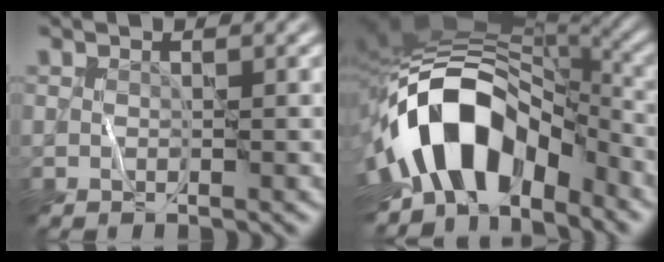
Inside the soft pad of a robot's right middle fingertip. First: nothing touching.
{"total": 13.6, "force": [-5.0, 8.0, 9.8], "torque": [-0.163, 0.011, -0.093]}